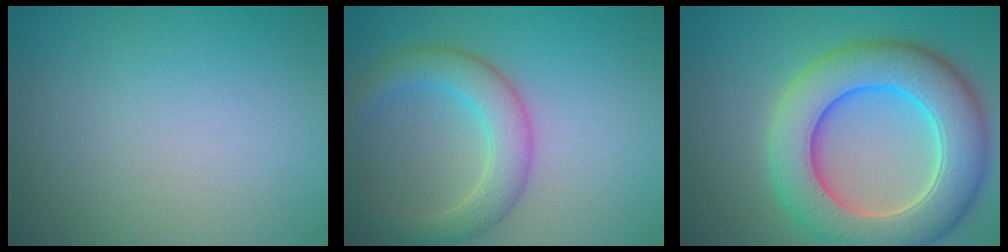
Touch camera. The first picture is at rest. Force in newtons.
{"total": 4.3, "press": 4.3, "slide": 0.2}
{"total": 9.8, "press": 9.7, "slide": 0.6}